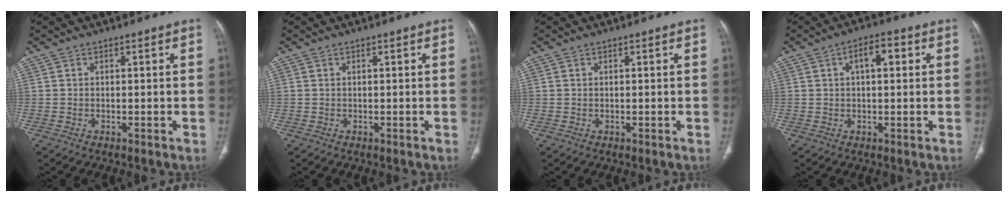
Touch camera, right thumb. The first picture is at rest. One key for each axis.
{"total": 0.0}
{"total": 0.0}
{"total": 4.9, "fx": 1.3, "fy": 2.3, "fz": 4.1, "tx": -0.057, "ty": 0.010, "tz": 0.017}